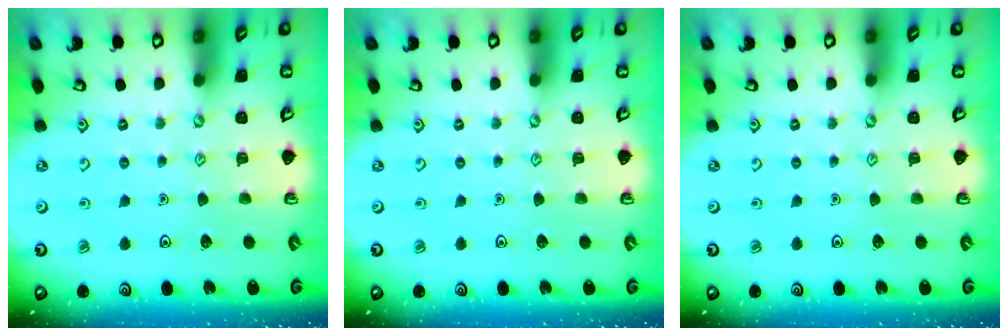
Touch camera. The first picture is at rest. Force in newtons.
{"total": 0.0}
{"total": 0.0}